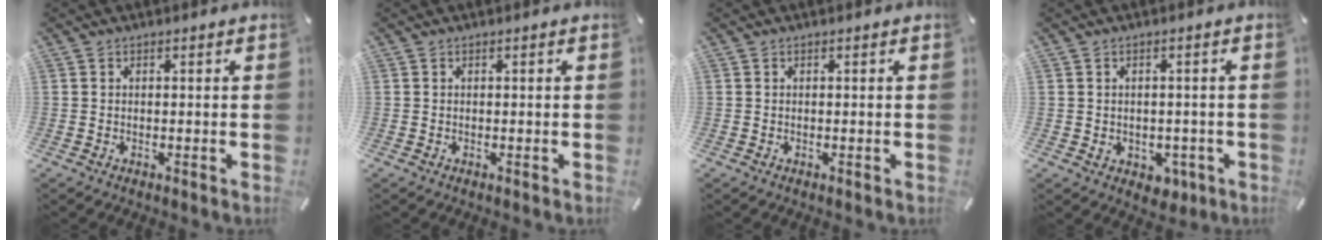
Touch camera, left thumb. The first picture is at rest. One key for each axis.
{"total": 0.0}
{"total": 0.0}
{"total": 3.6, "fx": -0.8, "fy": 3.1, "fz": 1.6, "tx": -0.002, "ty": -0.004, "tz": -0.015}